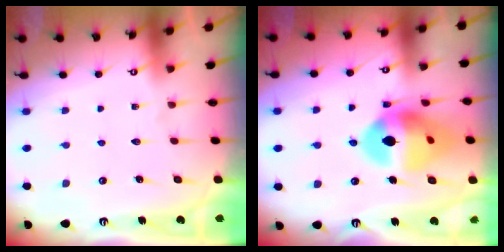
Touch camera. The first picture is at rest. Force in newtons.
{"total": 15.6, "press": 14.5, "slide": 5.7}